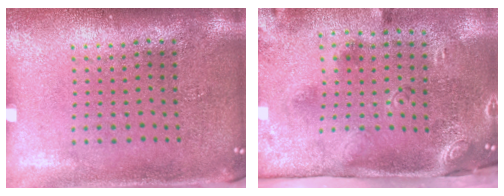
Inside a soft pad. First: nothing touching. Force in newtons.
{"total": 3.0, "press": 1.9, "slide": 2.3}